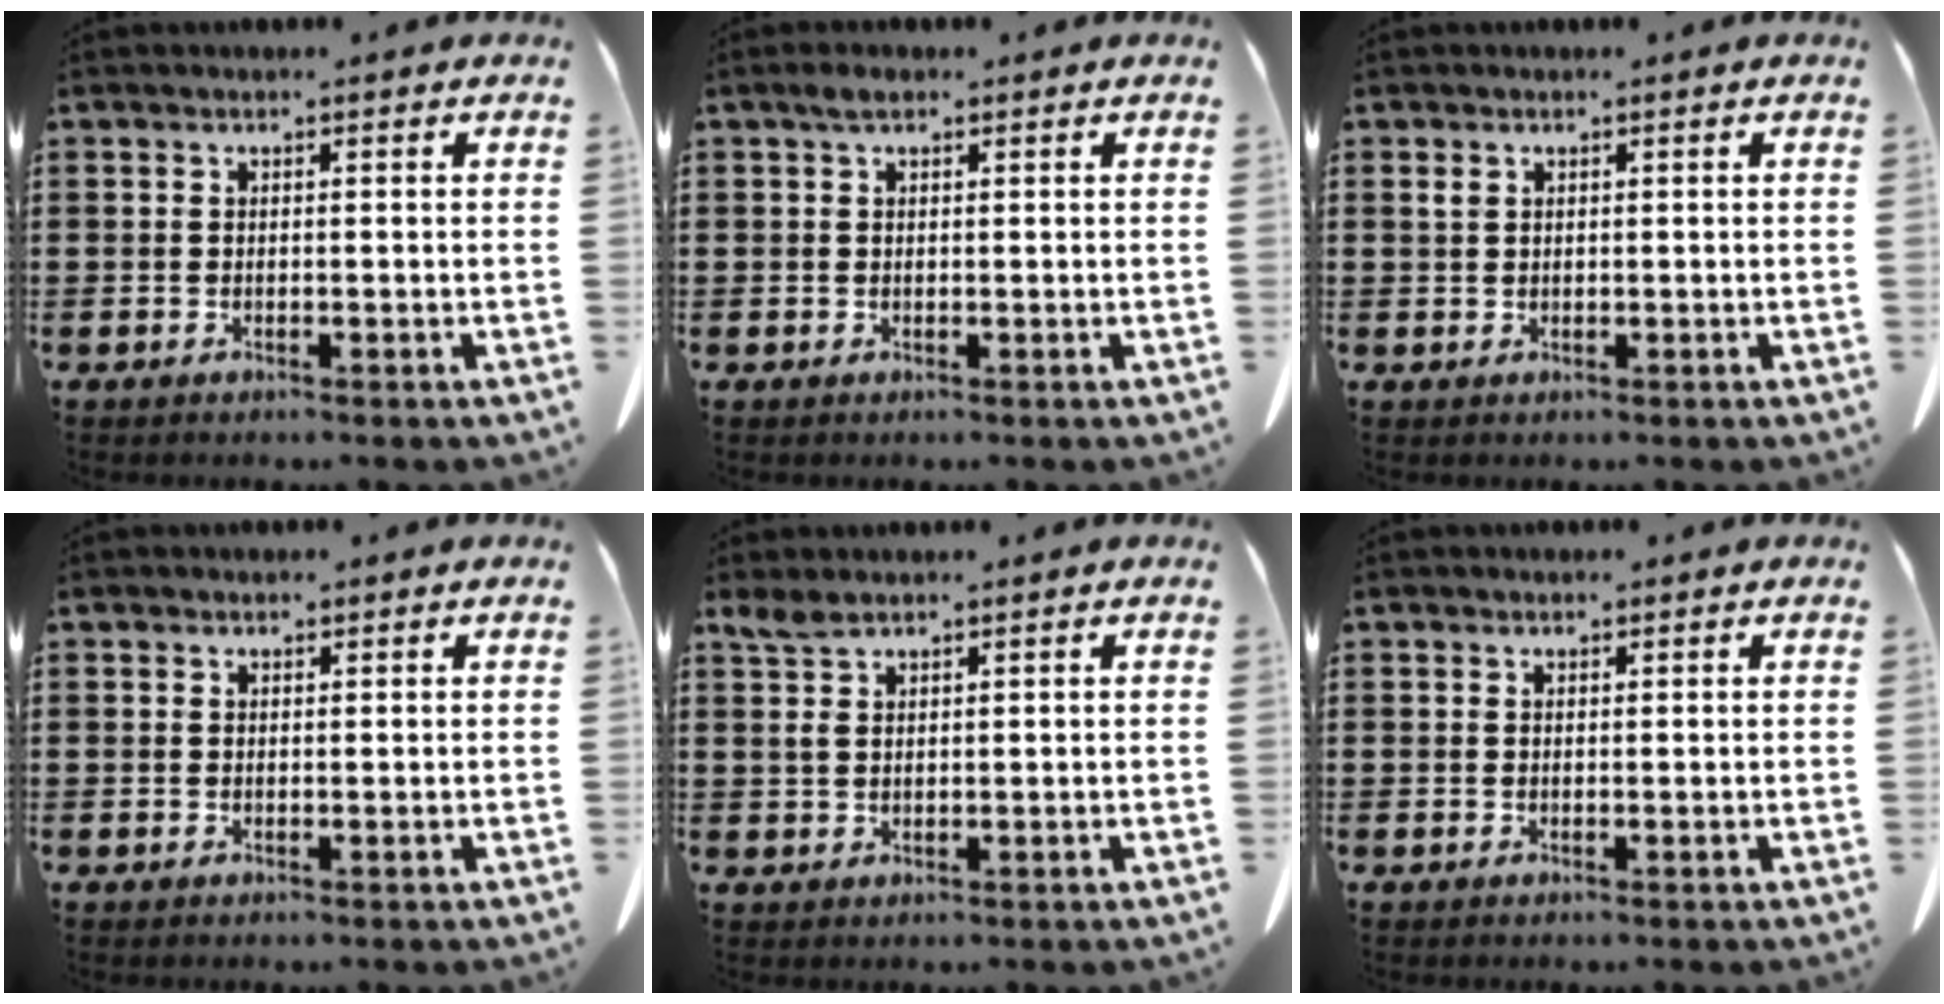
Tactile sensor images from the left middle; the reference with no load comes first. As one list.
[{"total": 1.5, "force": [0.8, 0.9, 0.9], "torque": [-0.021, 0.004, 0.015]}, {"total": 1.1, "force": [0.6, 0.8, 0.5], "torque": [-0.014, 0.002, 0.012]}, {"total": 0.7, "force": [0.6, 0.3, 0.1], "torque": [-0.004, -0.001, 0.014]}, {"total": 2.9, "force": [1.8, 1.1, 2.0], "torque": [-0.053, -0.001, 0.032]}, {"total": 0.5, "force": [0.5, 0.2, 0.1], "torque": [-0.003, -0.001, 0.011]}]